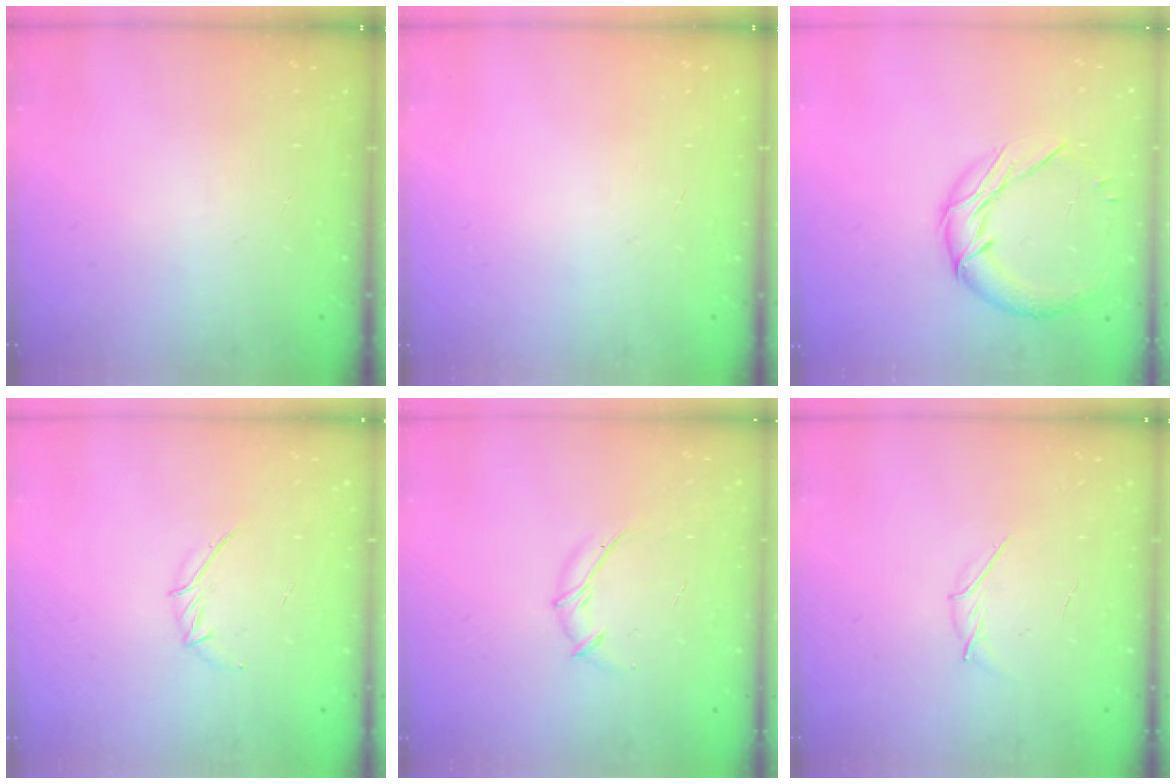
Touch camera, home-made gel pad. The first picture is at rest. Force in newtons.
{"total": 0.0}
{"total": 11.5, "press": 11.5, "slide": 0.8}
{"total": 3.9, "press": 3.8, "slide": 0.8}
{"total": 6.1, "press": 6.0, "slide": 1.1}
{"total": 3.3, "press": 3.2, "slide": 0.8}